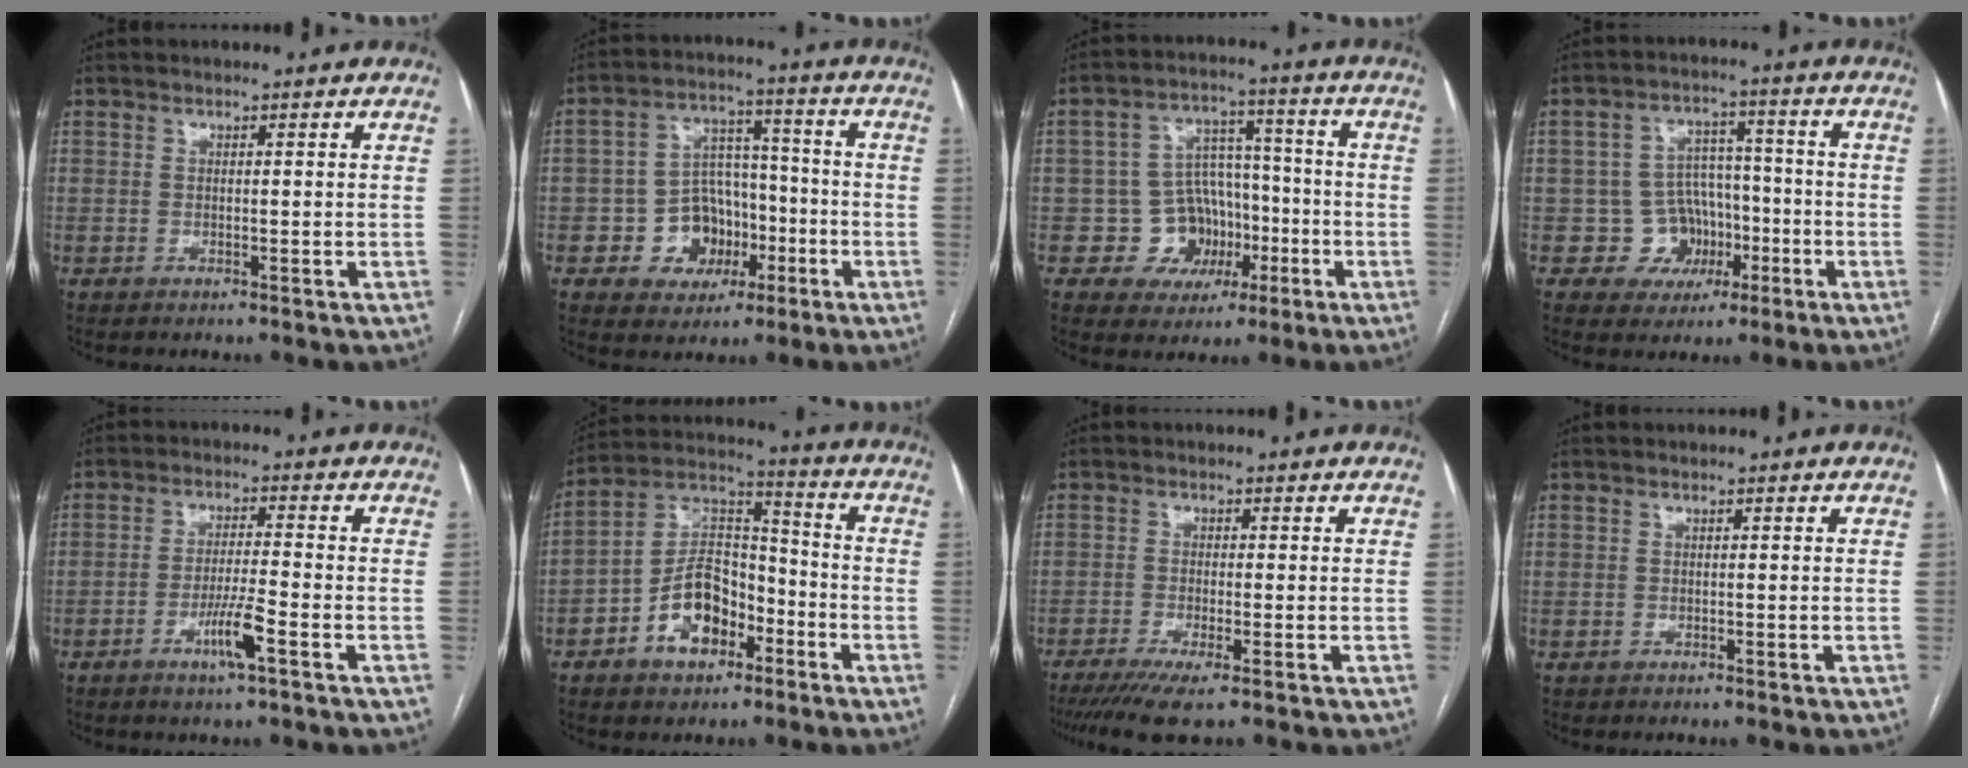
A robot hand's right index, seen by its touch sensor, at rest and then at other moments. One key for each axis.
{"total": 9.4, "fx": -3.3, "fy": 7.9, "fz": 3.9, "tx": -0.060, "ty": 0.029, "tz": -0.044}
{"total": 9.2, "fx": -2.9, "fy": 8.4, "fz": 2.6, "tx": -0.027, "ty": 0.030, "tz": -0.036}
{"total": 7.5, "fx": -2.4, "fy": 7.0, "fz": 1.2, "tx": -0.004, "ty": 0.022, "tz": -0.030}
{"total": 5.7, "fx": -2.8, "fy": 0.0, "fz": 4.9, "tx": -0.092, "ty": -0.008, "tz": -0.053}
{"total": 11.5, "fx": -5.3, "fy": 6.8, "fz": 7.6, "tx": -0.154, "ty": 0.030, "tz": -0.089}
{"total": 6.2, "fx": -4.4, "fy": 0.2, "fz": 4.4, "tx": -0.069, "ty": -0.014, "tz": -0.073}
{"total": 0.0}